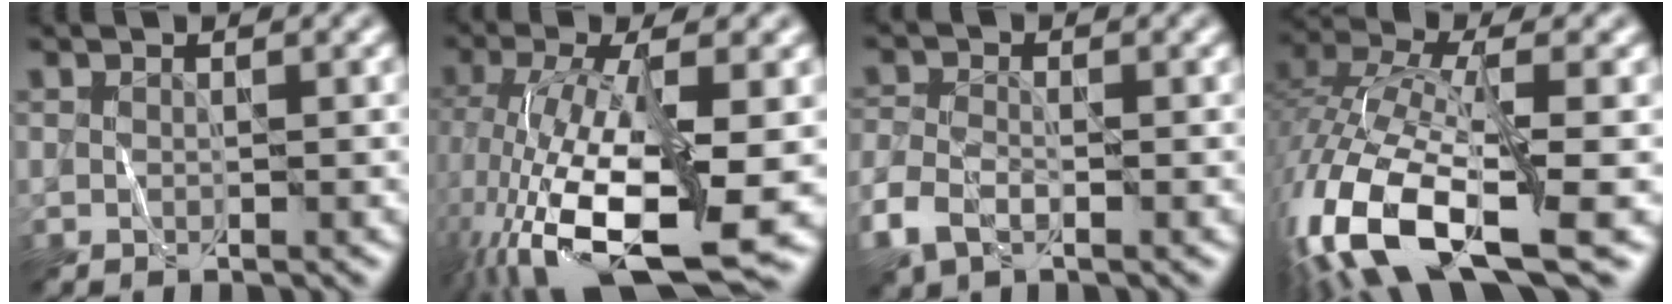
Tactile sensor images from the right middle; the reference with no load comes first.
{"total": 14.6, "force": [-4.7, 5.4, 12.7], "torque": [-0.253, -0.020, -0.077]}
{"total": 4.4, "force": [-2.2, 2.5, 2.8], "torque": [-0.071, -0.006, -0.055]}
{"total": 15.1, "force": [-6.9, 5.9, 12.1], "torque": [-0.267, -0.018, -0.126]}